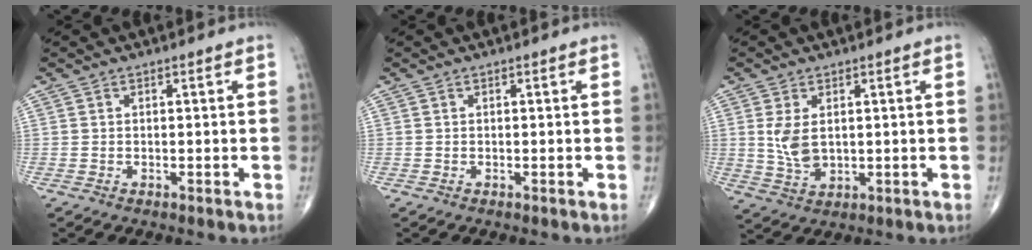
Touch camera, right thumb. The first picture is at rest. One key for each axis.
{"total": 0.0}
{"total": 5.7, "fx": 1.1, "fy": 3.4, "fz": 4.4, "tx": -0.084, "ty": -0.009, "tz": 0.030}